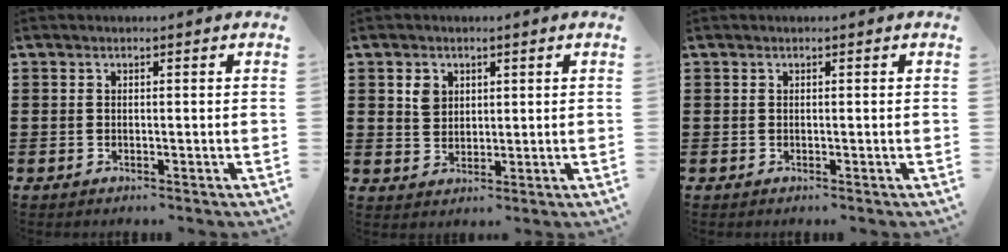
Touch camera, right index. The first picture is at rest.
{"total": 3.0, "force": [1.3, 2.4, 1.2], "torque": [-0.024, 0.005, 0.022]}
{"total": 0.0}